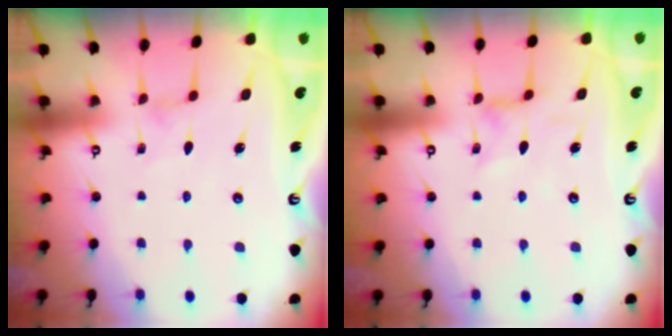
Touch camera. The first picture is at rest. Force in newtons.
{"total": 1.3, "press": 1.3, "slide": 0.2}